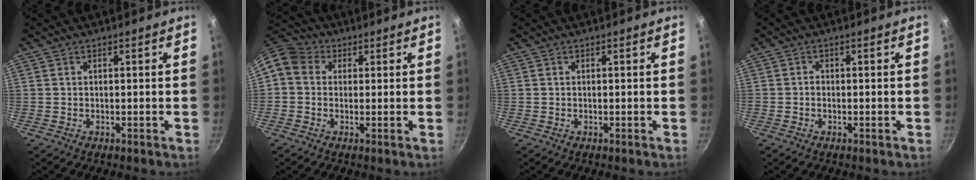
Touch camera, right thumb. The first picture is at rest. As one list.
[{"total": 7.2, "force": [1.2, 6.1, 3.5], "torque": [-0.051, 0.017, 0.001]}, {"total": 0.0}, {"total": 0.8, "force": [-0.3, 0.7, 0.4], "torque": [-0.005, 0.004, -0.007]}]